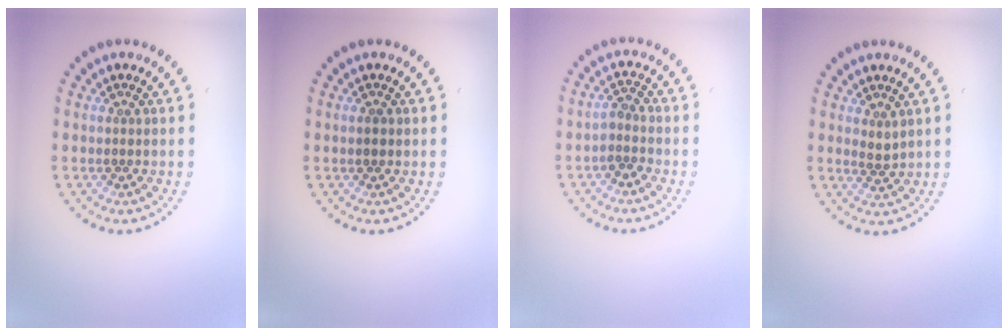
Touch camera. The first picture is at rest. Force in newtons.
{"total": 0.7, "press": 0.7, "slide": 0.1}
{"total": 1.8, "press": 1.5, "slide": 0.9}
{"total": 1.2, "press": 1.0, "slide": 0.6}